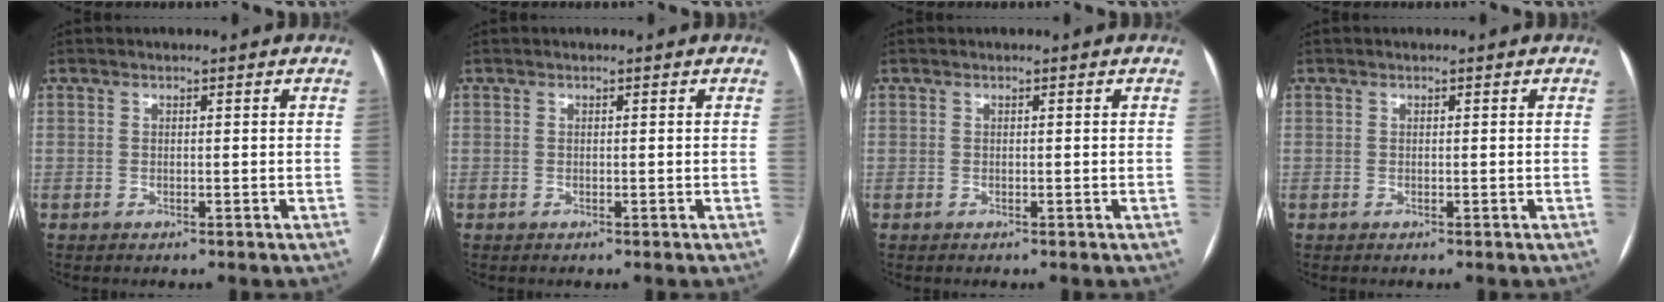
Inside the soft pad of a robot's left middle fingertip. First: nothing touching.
{"total": 0.0}
{"total": 0.0}
{"total": 0.0}